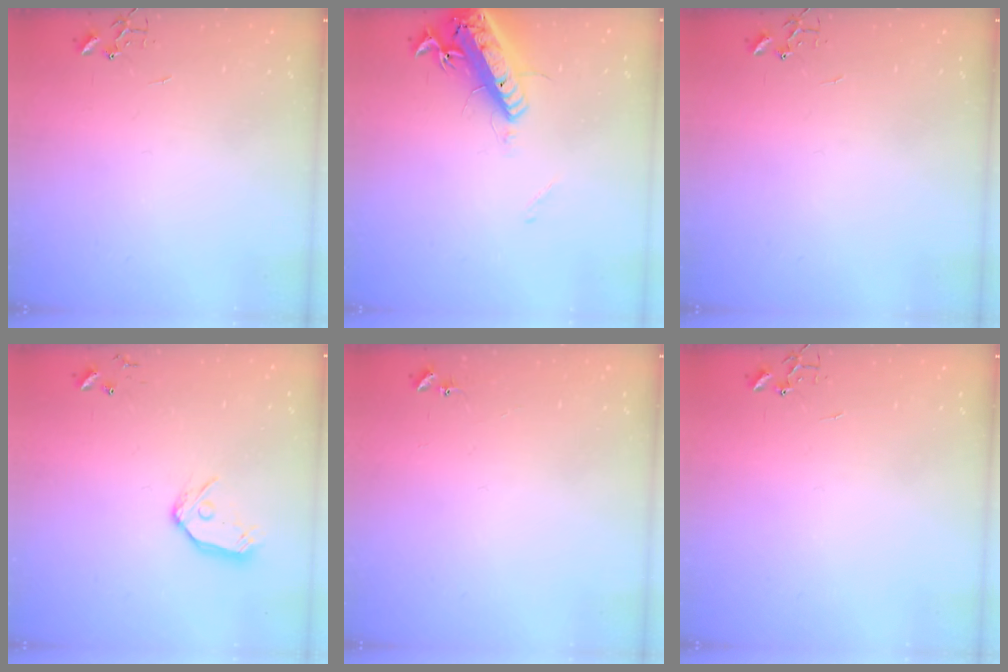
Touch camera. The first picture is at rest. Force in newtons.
{"total": 18.1, "press": 17.7, "slide": 3.9}
{"total": 0.0}
{"total": 9.6, "press": 9.6, "slide": 1.0}
{"total": 5.4, "press": 5.4, "slide": 0.6}
{"total": 0.0}